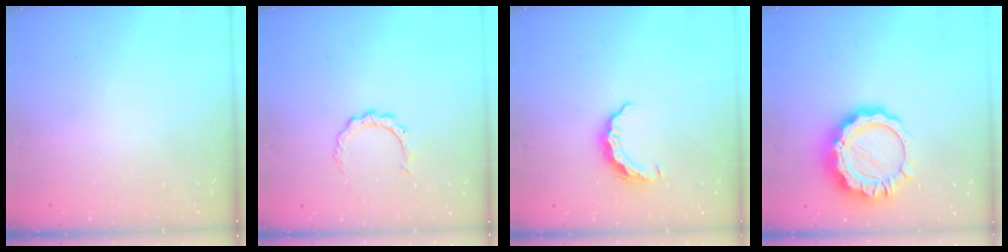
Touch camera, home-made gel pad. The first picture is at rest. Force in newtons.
{"total": 4.5, "press": 4.5, "slide": 0.3}
{"total": 7.5, "press": 7.5, "slide": 0.5}
{"total": 15.5, "press": 15.4, "slide": 1.3}